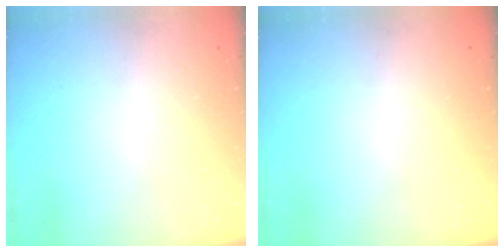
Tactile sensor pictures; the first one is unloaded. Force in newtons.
{"total": 0.0}